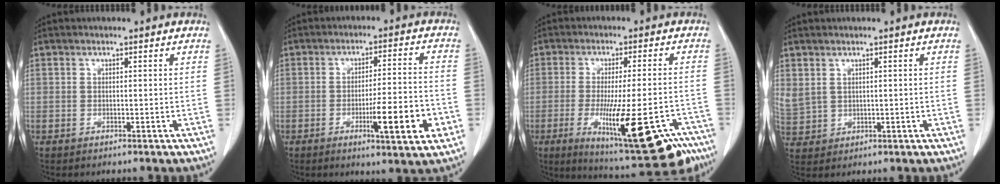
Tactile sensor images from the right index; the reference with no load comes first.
{"total": 10.3, "force": [-3.6, 0.8, 9.6], "torque": [-0.142, -0.008, -0.054]}
{"total": 20.5, "force": [-11.0, 3.9, 16.9], "torque": [-0.200, -0.019, -0.151]}
{"total": 6.3, "force": [2.2, 4.9, 3.3], "torque": [-0.104, 0.009, 0.060]}